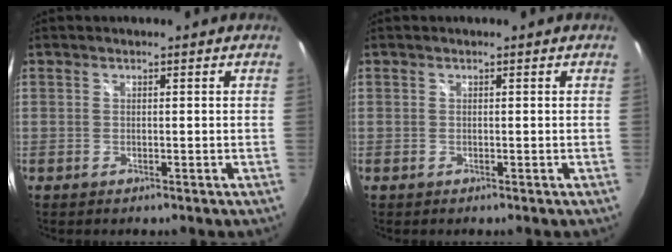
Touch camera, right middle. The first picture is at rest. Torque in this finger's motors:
{"motor_torque": [0.02, -0.03, 0.00, 0.00]}